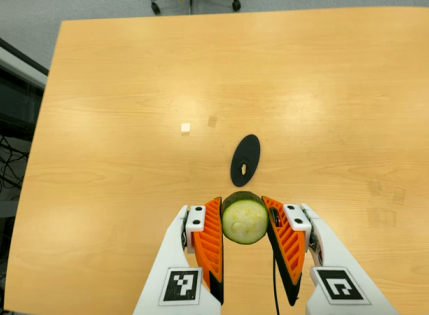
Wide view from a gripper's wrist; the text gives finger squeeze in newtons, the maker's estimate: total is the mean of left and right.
{"total": 9.8, "left": 9.0, "right": 10.7}